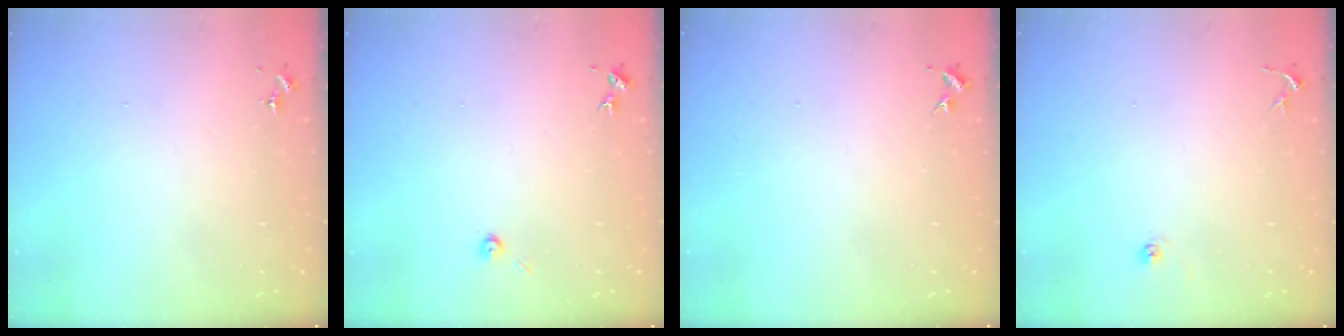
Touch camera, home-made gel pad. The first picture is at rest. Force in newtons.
{"total": 4.3, "press": 4.2, "slide": 0.6}
{"total": 2.7, "press": 2.7, "slide": 0.3}
{"total": 3.8, "press": 3.8, "slide": 0.3}